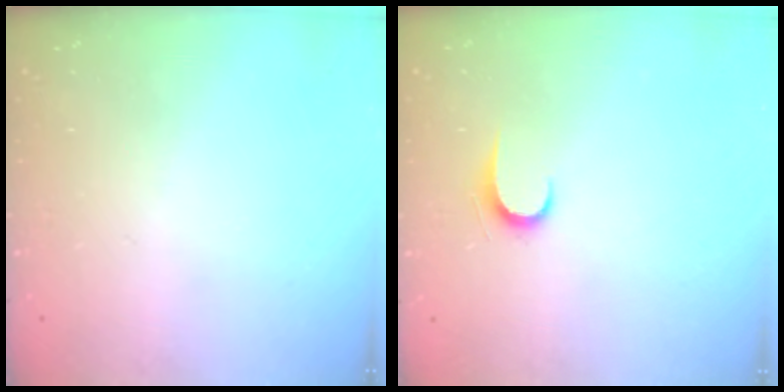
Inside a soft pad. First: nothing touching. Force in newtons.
{"total": 6.0, "press": 6.0, "slide": 0.7}